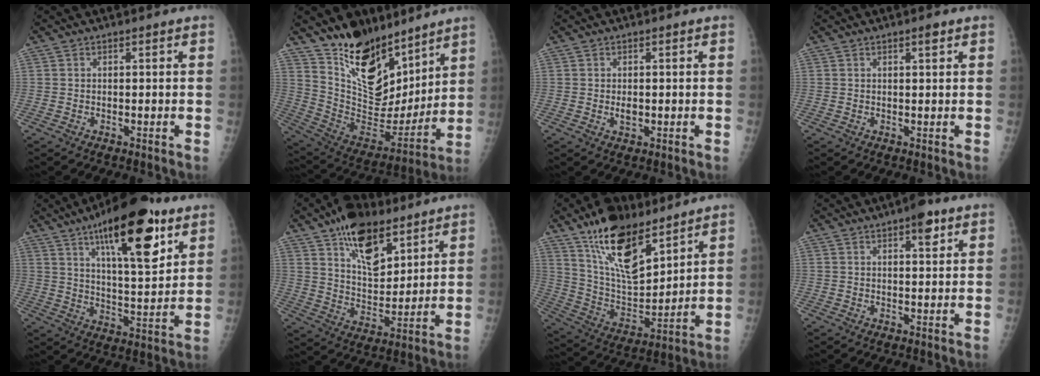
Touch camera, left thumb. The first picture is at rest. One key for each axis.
{"total": 20.5, "fx": 14.9, "fy": 9.9, "fz": 10.0, "tx": -0.116, "ty": -0.102, "tz": 0.264}
{"total": 1.8, "fx": 0.0, "fy": 1.2, "fz": 1.4, "tx": -0.018, "ty": -0.003, "tz": 0.002}
{"total": 1.7, "fx": 1.0, "fy": 0.5, "fz": 1.3, "tx": -0.015, "ty": -0.004, "tz": 0.015}
{"total": 20.5, "fx": 10.9, "fy": 6.7, "fz": 16.0, "tx": -0.211, "ty": -0.048, "tz": 0.170}
{"total": 15.6, "fx": 9.7, "fy": 7.8, "fz": 9.4, "tx": -0.116, "ty": -0.054, "tz": 0.168}
{"total": 18.7, "fx": 12.4, "fy": 7.7, "fz": 11.7, "tx": -0.168, "ty": -0.065, "tz": 0.234}
{"total": 4.8, "fx": 2.7, "fy": 1.8, "fz": 3.6, "tx": -0.037, "ty": -0.010, "tz": 0.034}